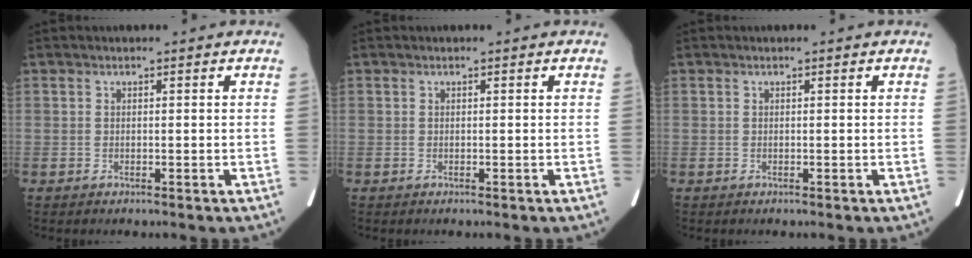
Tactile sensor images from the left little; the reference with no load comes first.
{"total": 0.0}
{"total": 0.0}